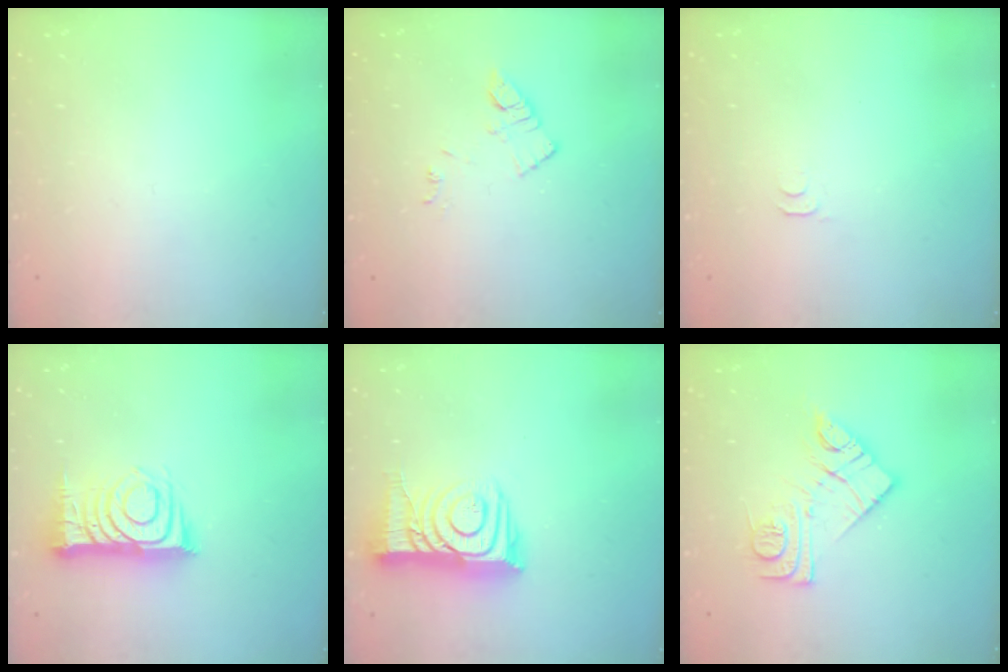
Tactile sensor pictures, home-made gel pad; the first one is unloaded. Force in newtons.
{"total": 8.3, "press": 8.3, "slide": 0.6}
{"total": 2.8, "press": 2.7, "slide": 0.5}
{"total": 12.7, "press": 12.6, "slide": 0.9}
{"total": 14.1, "press": 14.1, "slide": 1.1}
{"total": 12.6, "press": 12.6, "slide": 0.8}